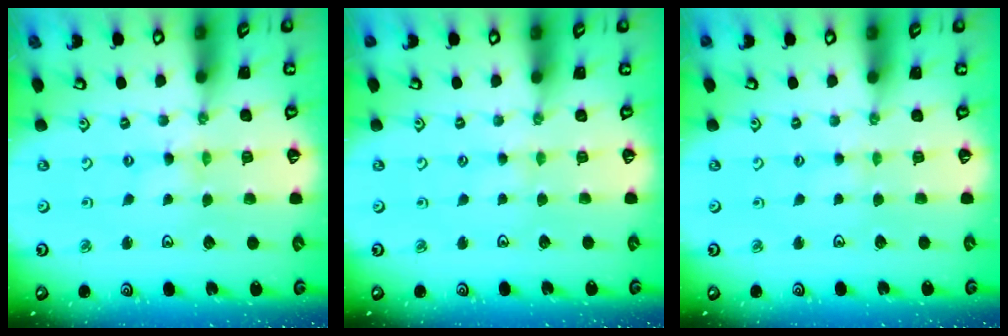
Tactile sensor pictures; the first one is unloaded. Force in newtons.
{"total": 2.1, "press": 2.1, "slide": 0.4}
{"total": 1.3, "press": 1.3, "slide": 0.3}